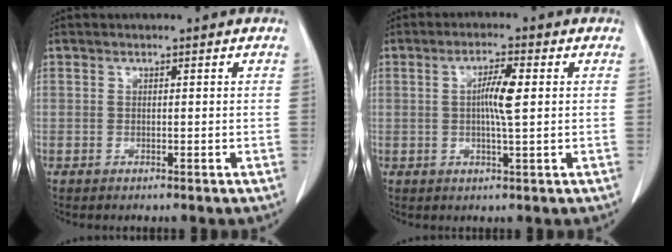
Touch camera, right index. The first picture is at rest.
{"total": 4.8, "force": [0.5, 0.2, 4.8], "torque": [-0.089, 0.000, 0.008]}